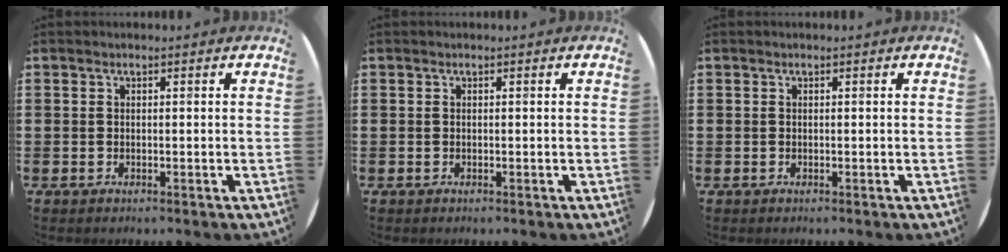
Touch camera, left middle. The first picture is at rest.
{"total": 0.0}
{"total": 0.0}